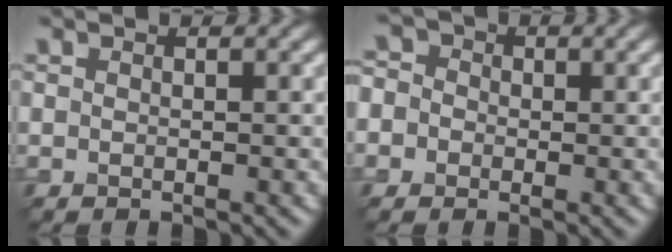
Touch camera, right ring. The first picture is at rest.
{"total": 5.9, "force": [0.7, 5.3, 2.4], "torque": [-0.050, 0.043, -0.030]}